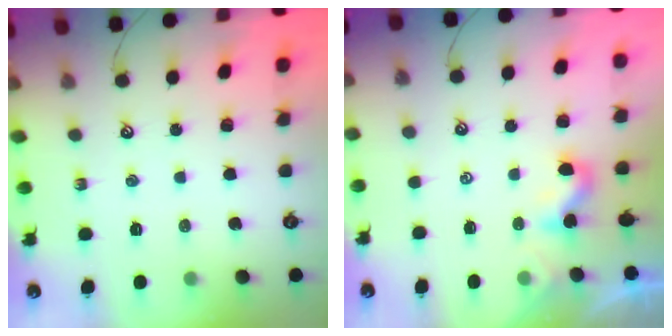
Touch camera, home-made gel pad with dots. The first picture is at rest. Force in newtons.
{"total": 2.1, "press": 2.1, "slide": 0.2}